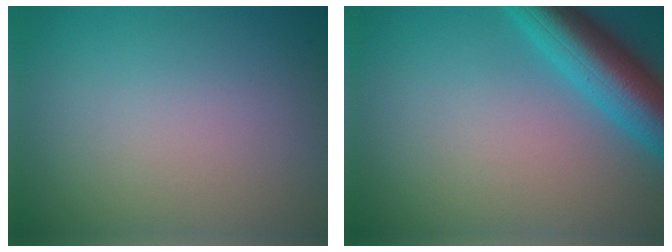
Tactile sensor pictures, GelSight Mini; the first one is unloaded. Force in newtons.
{"total": 6.9, "press": 6.9, "slide": 0.3}